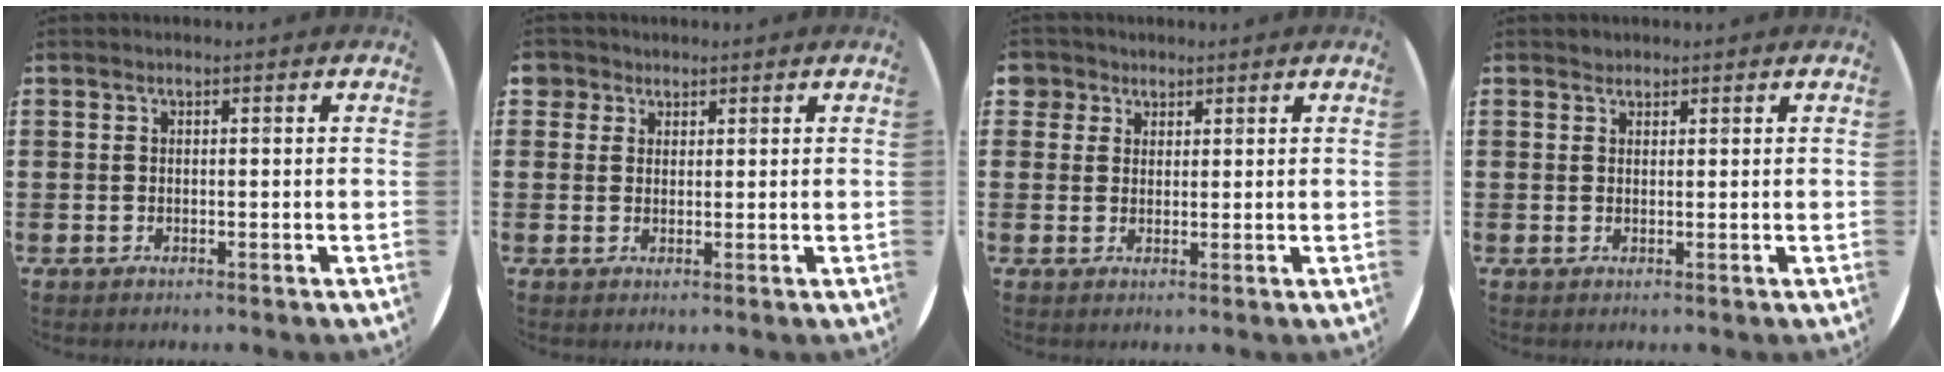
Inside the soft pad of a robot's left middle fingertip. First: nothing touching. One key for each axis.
{"total": 2.1, "fx": 1.6, "fy": 1.4, "fz": 0.0, "tx": 0.003, "ty": 0.003, "tz": 0.030}
{"total": 2.5, "fx": 1.8, "fy": 1.7, "fz": -0.1, "tx": 0.002, "ty": 0.004, "tz": 0.034}
{"total": 0.8, "fx": 0.8, "fy": 0.3, "fz": -0.1, "tx": 0.002, "ty": 0.003, "tz": 0.015}